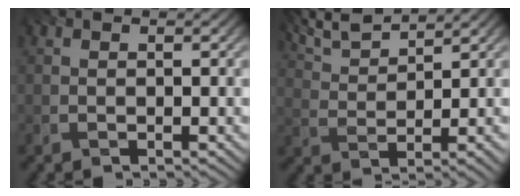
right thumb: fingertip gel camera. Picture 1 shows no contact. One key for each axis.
{"total": 5.6, "fx": 4.5, "fy": 0.7, "fz": 3.2, "tx": -0.074, "ty": 0.015, "tz": 0.083}